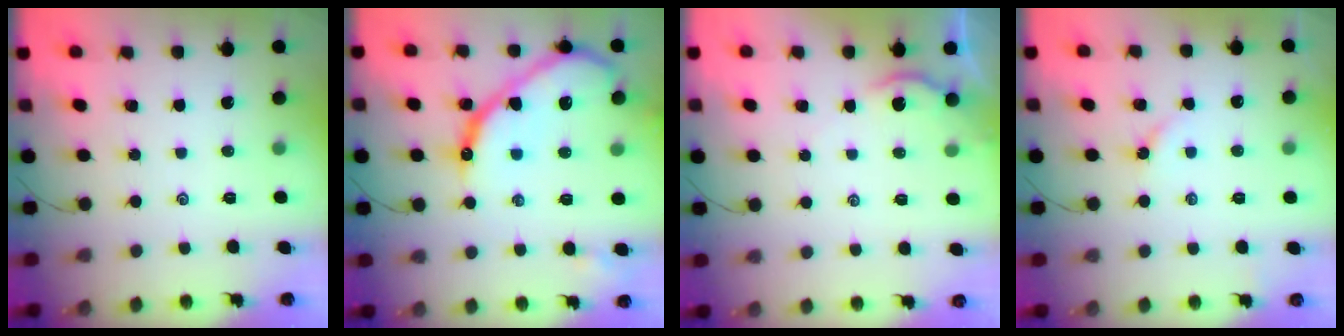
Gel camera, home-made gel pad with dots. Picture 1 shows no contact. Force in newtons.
{"total": 19.4, "press": 19.3, "slide": 1.7}
{"total": 2.3, "press": 2.2, "slide": 0.4}
{"total": 2.9, "press": 2.9, "slide": 0.4}